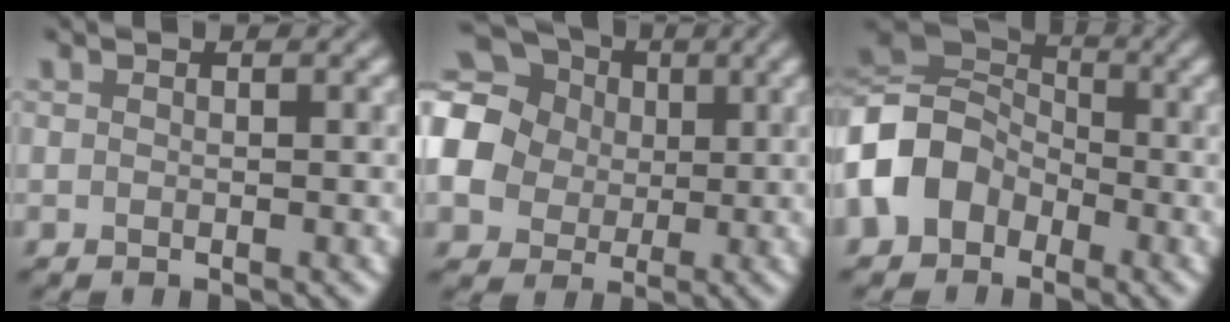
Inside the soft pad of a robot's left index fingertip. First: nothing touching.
{"total": 14.6, "force": [1.6, 13.4, 5.6], "torque": [-0.161, 0.011, -0.004]}
{"total": 8.6, "force": [-2.8, 6.9, 4.2], "torque": [-0.095, 0.003, -0.079]}